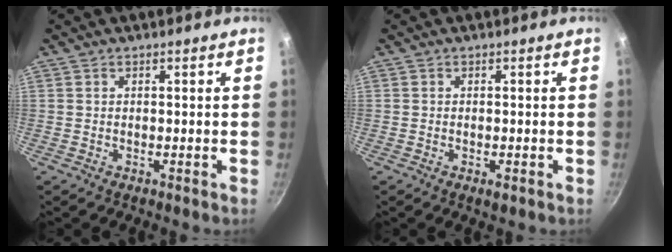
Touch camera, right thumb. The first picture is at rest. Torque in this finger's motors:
{"motor_torque": [-0.31, 0.02, -0.30, -0.06, -0.09]}